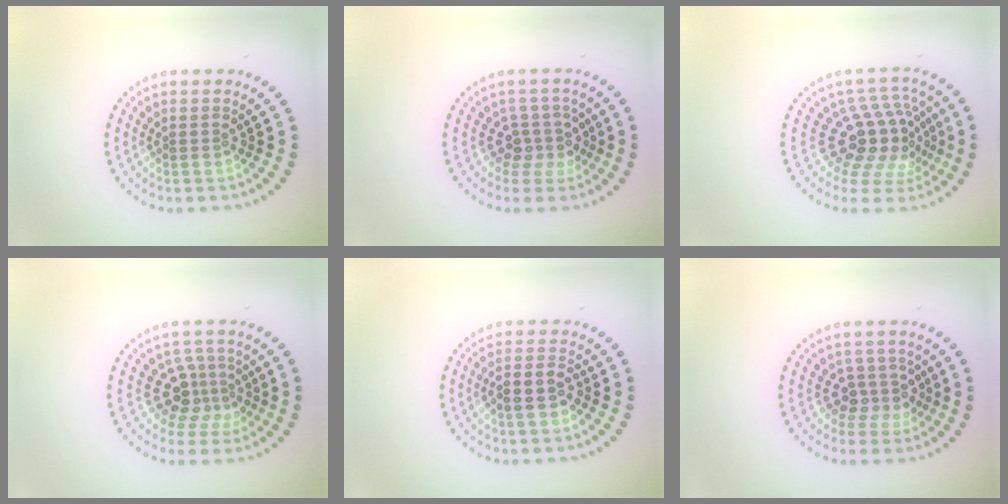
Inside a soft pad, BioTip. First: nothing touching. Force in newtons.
{"total": 2.6, "press": 1.8, "slide": 1.8}
{"total": 5.3, "press": 4.0, "slide": 3.4}
{"total": 3.5, "press": 2.4, "slide": 2.5}
{"total": 2.6, "press": 2.4, "slide": 1.0}
{"total": 2.6, "press": 1.8, "slide": 1.8}